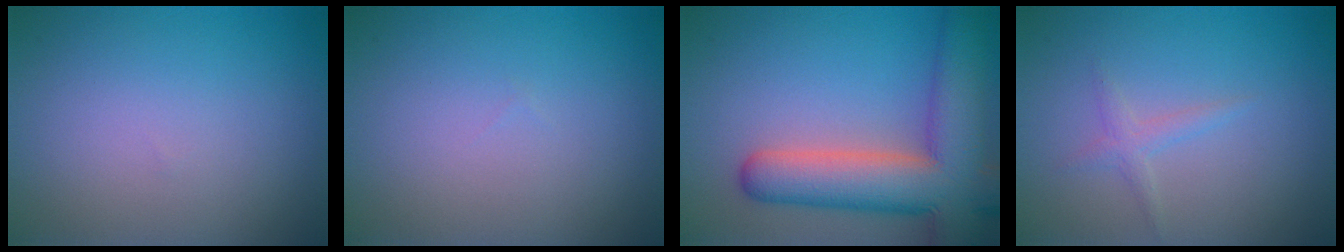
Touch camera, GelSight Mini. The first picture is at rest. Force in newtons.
{"total": 0.0}
{"total": 10.9, "press": 10.8, "slide": 0.7}
{"total": 1.3, "press": 1.3, "slide": 0.1}